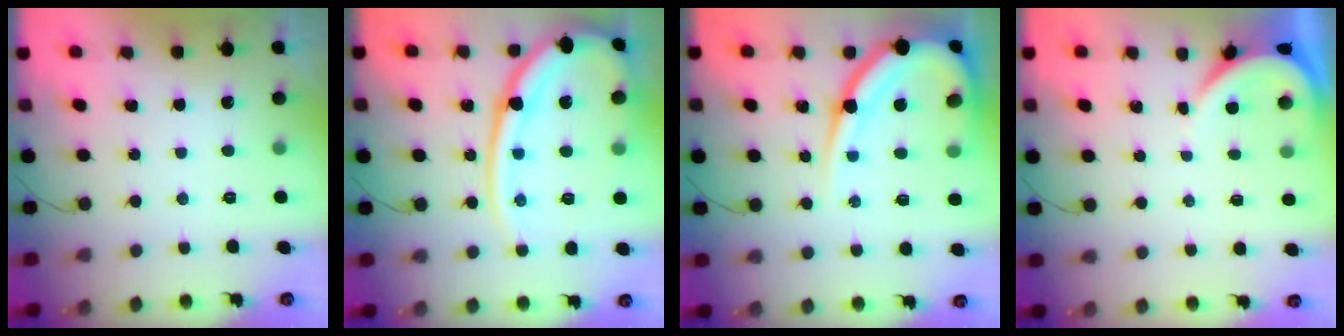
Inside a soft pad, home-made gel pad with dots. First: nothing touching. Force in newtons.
{"total": 18.2, "press": 18.1, "slide": 1.9}
{"total": 17.5, "press": 17.4, "slide": 1.8}
{"total": 3.7, "press": 3.6, "slide": 0.2}